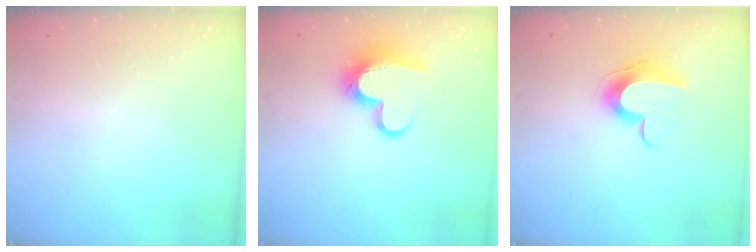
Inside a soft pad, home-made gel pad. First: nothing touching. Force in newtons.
{"total": 13.2, "press": 13.2, "slide": 1.1}
{"total": 10.4, "press": 10.4, "slide": 0.3}